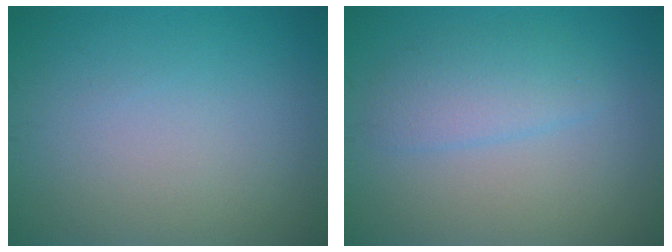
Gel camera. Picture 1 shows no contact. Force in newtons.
{"total": 2.6, "press": 2.6, "slide": 0.1}